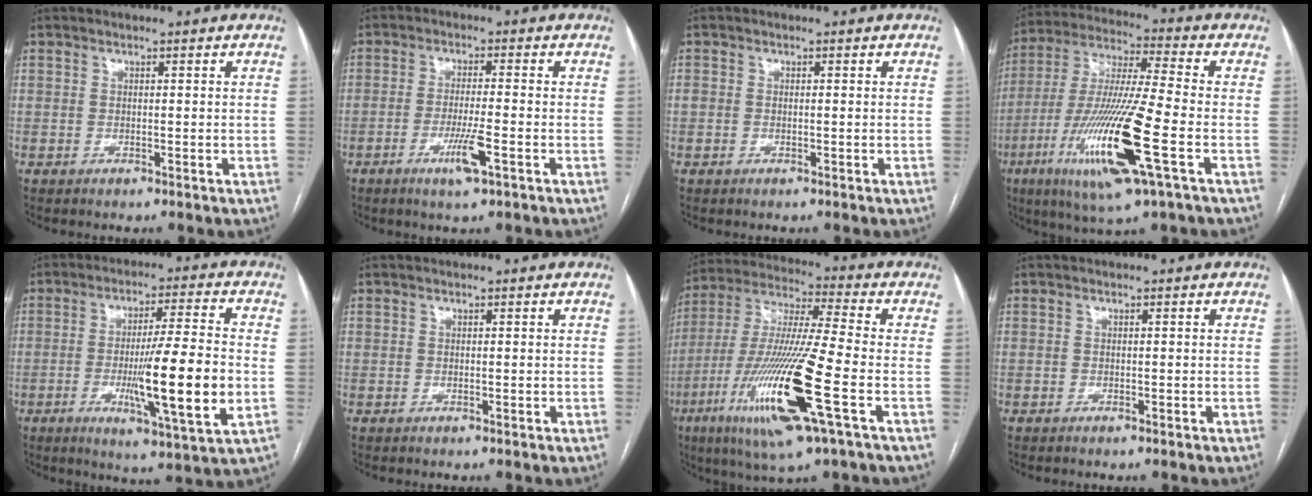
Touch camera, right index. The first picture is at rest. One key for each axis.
{"total": 5.3, "fx": -2.5, "fy": 0.0, "fz": 4.7, "tx": -0.091, "ty": -0.010, "tz": -0.045}
{"total": 0.8, "fx": -0.1, "fy": 0.6, "fz": 0.4, "tx": -0.009, "ty": 0.007, "tz": 0.001}
{"total": 18.8, "fx": -6.6, "fy": 0.7, "fz": 17.6, "tx": -0.370, "ty": -0.028, "tz": -0.122}
{"total": 15.1, "fx": -2.9, "fy": 0.1, "fz": 14.8, "tx": -0.244, "ty": -0.019, "tz": -0.049}
{"total": 0.0}
{"total": 19.7, "fx": -7.0, "fy": 0.7, "fz": 18.4, "tx": -0.396, "ty": -0.032, "tz": -0.133}
{"total": 0.0}